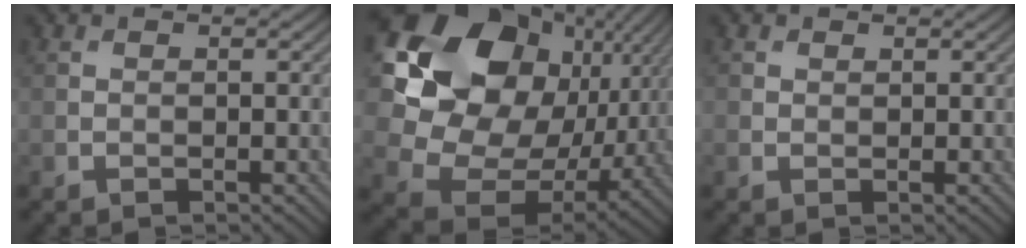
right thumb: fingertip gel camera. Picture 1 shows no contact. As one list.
[{"total": 19.9, "force": [4.8, 15.8, 11.1], "torque": [-0.263, -0.013, 0.105]}, {"total": 0.6, "force": [0.5, 0.4, 0.1], "torque": [0.000, 0.001, 0.008]}]